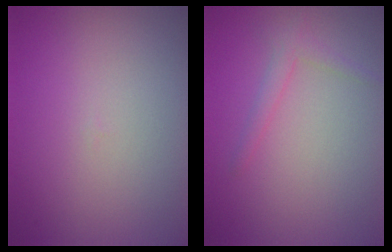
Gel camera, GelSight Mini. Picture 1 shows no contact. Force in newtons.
{"total": 1.4, "press": 1.4, "slide": 0.1}